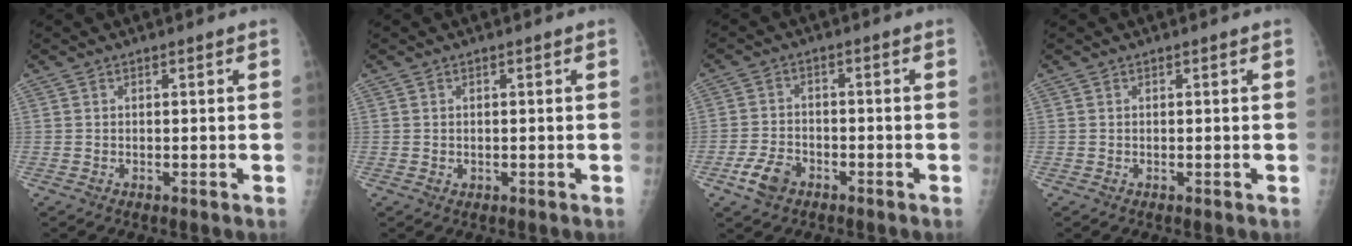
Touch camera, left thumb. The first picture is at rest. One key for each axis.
{"total": 0.5, "fx": 0.0, "fy": 0.5, "fz": 0.2, "tx": 0.000, "ty": 0.000, "tz": 0.001}
{"total": 5.5, "fx": -3.0, "fy": 3.6, "fz": 2.9, "tx": -0.055, "ty": 0.015, "tz": -0.054}
{"total": 0.0}